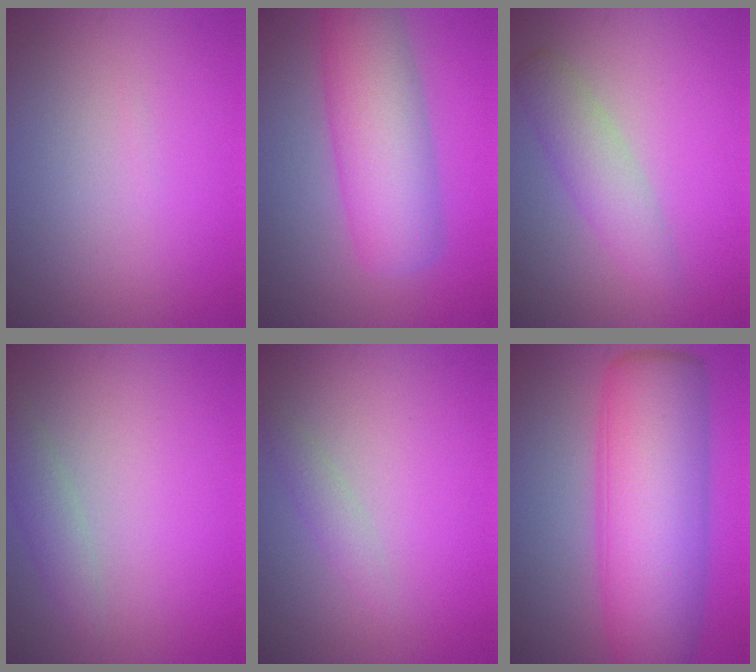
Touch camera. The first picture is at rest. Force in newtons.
{"total": 7.5, "press": 7.4, "slide": 0.5}
{"total": 2.9, "press": 2.9, "slide": 0.1}
{"total": 1.7, "press": 1.7, "slide": 0.1}
{"total": 1.2, "press": 1.2, "slide": 0.0}
{"total": 11.5, "press": 11.5, "slide": 0.3}